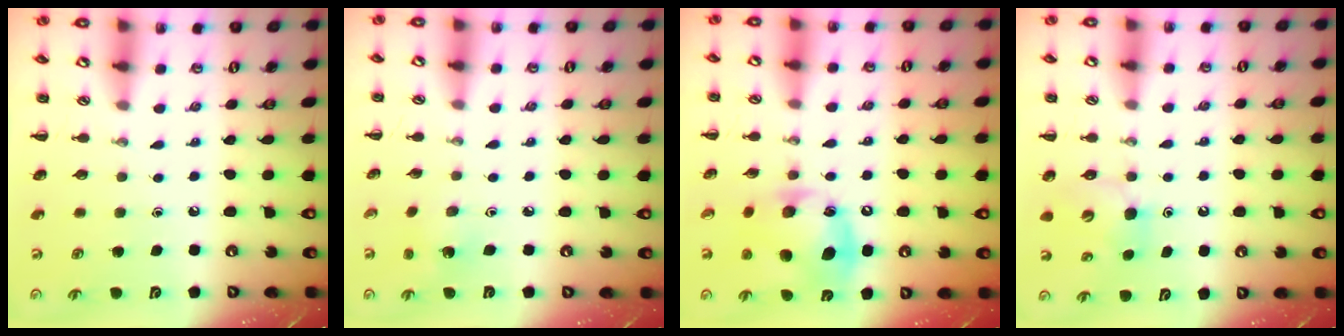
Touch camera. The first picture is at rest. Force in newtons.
{"total": 1.5, "press": 1.4, "slide": 0.5}
{"total": 14.7, "press": 14.7, "slide": 0.9}
{"total": 5.4, "press": 5.3, "slide": 0.6}